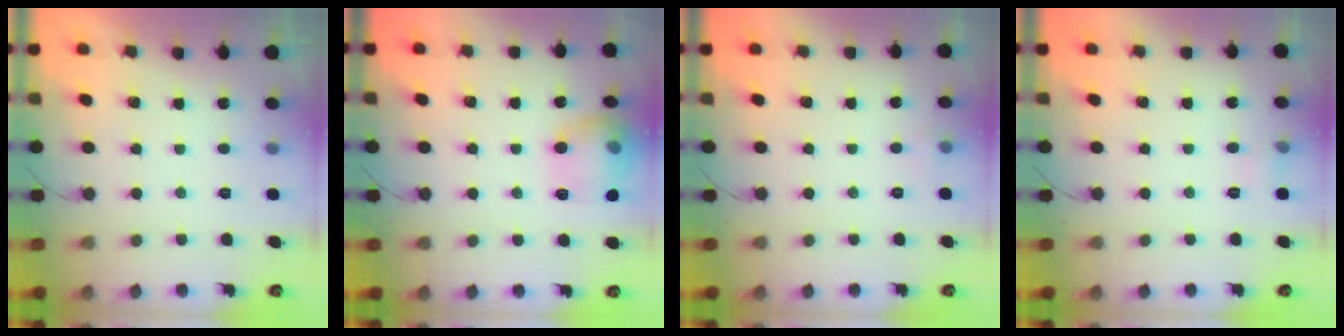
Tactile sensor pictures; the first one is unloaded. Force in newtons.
{"total": 13.7, "press": 13.6, "slide": 1.2}
{"total": 6.1, "press": 2.8, "slide": 5.5}
{"total": 4.1, "press": 3.9, "slide": 1.2}